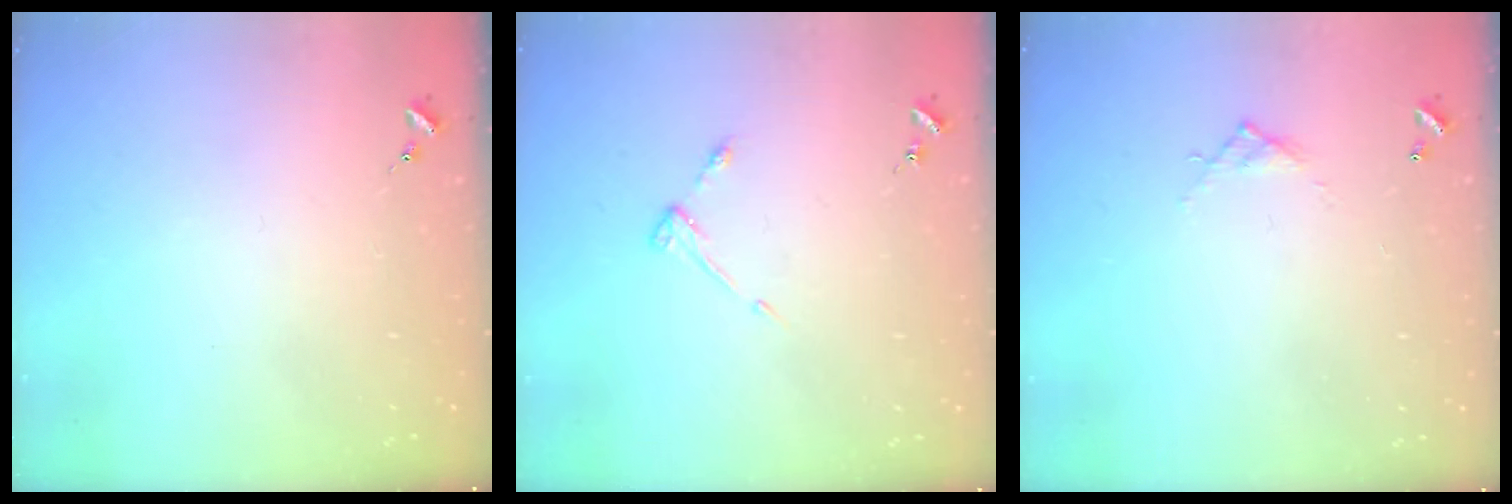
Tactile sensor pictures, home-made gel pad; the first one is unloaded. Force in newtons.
{"total": 3.6, "press": 3.6, "slide": 0.5}
{"total": 4.2, "press": 4.2, "slide": 0.2}